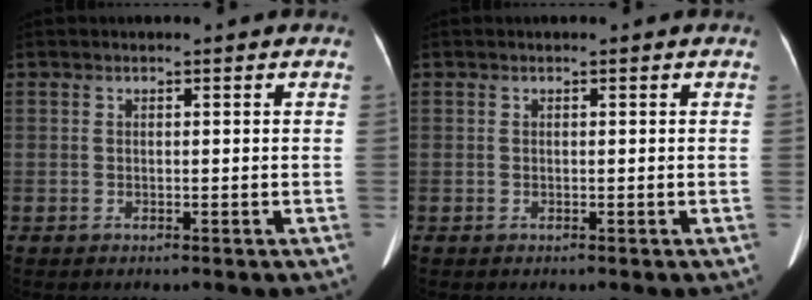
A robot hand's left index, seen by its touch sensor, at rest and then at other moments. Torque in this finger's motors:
{"motor_torque": [0.01, 0.01, 0.00, 0.00]}